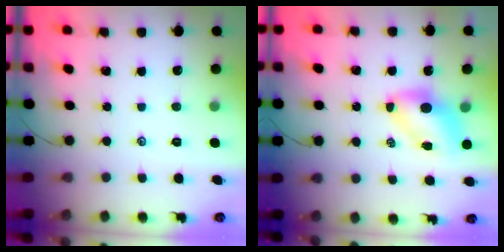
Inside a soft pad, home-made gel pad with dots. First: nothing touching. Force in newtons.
{"total": 6.9, "press": 6.8, "slide": 0.9}